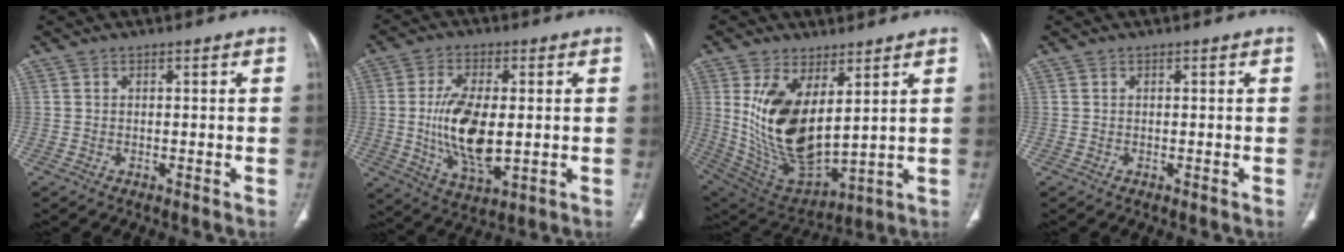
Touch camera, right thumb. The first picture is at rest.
{"total": 14.9, "force": [-0.4, 7.1, 13.1], "torque": [-0.245, -0.015, 0.000]}
{"total": 17.6, "force": [4.7, 8.8, 14.6], "torque": [-0.264, -0.032, 0.120]}
{"total": 0.0}